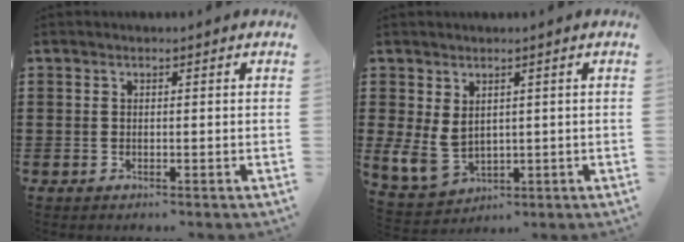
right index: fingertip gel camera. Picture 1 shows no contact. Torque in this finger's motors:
{"motor_torque": [0.47, 0.86, 0.08, 0.07]}